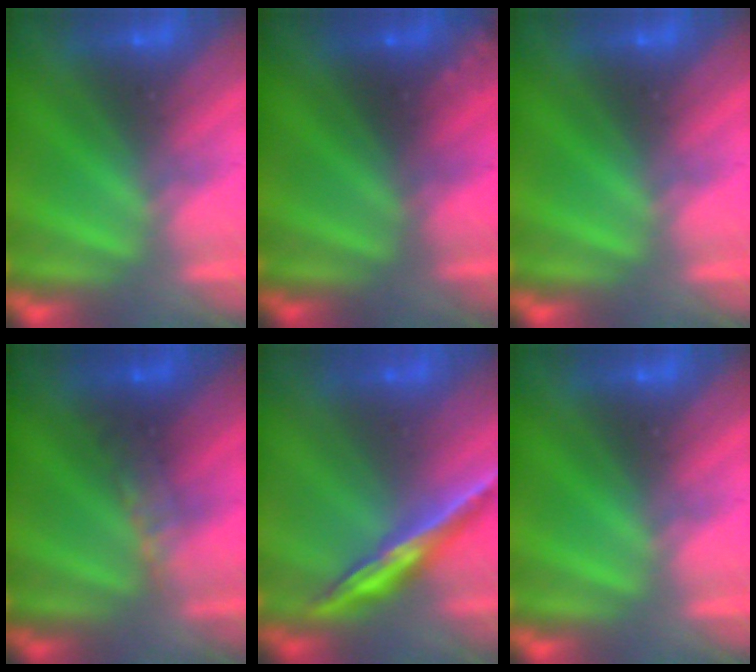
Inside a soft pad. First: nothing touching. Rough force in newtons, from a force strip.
{"total": 2.3}
{"total": 0.0}
{"total": 2.9}
{"total": 1.6}
{"total": 0.0}